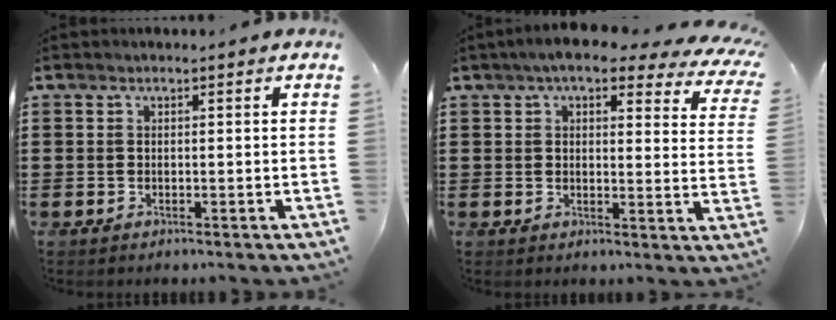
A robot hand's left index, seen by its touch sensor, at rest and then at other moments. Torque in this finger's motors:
{"motor_torque": [2.14, 0.00, 0.25, -0.12]}